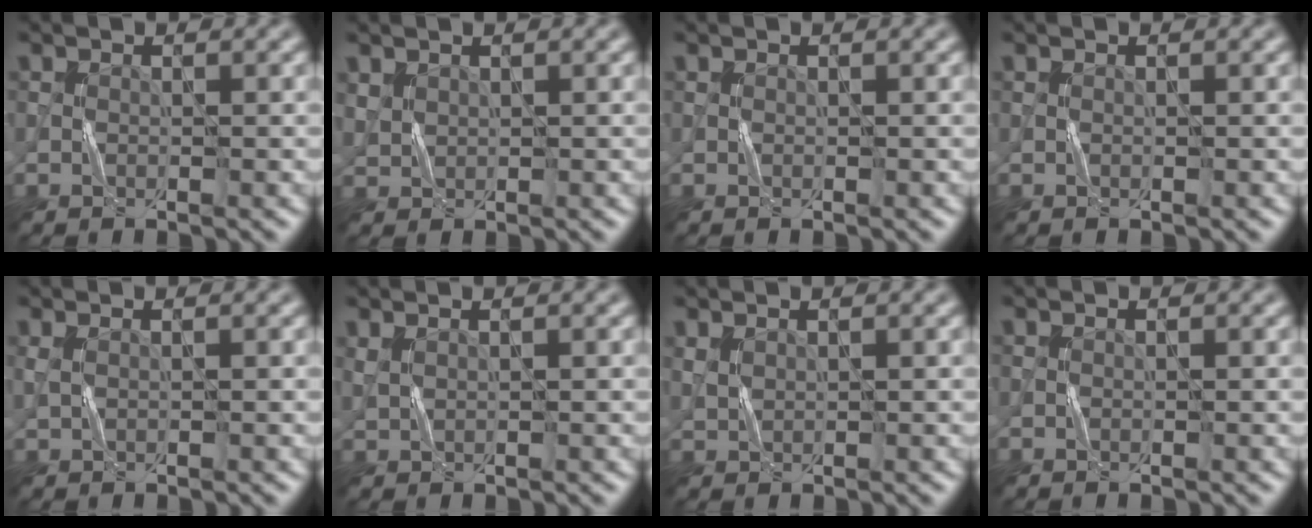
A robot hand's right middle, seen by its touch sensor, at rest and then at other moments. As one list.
[{"total": 1.0, "force": [0.7, 0.6, 0.3], "torque": [-0.009, -0.001, 0.020]}, {"total": 0.0}, {"total": 0.0}, {"total": 0.7, "force": [0.4, 0.1, 0.6], "torque": [-0.015, -0.002, 0.011]}, {"total": 1.0, "force": [0.9, 0.2, 0.5], "torque": [-0.016, -0.001, 0.021]}, {"total": 0.9, "force": [0.7, 0.4, 0.5], "torque": [-0.014, -0.001, 0.019]}, {"total": 0.0}]